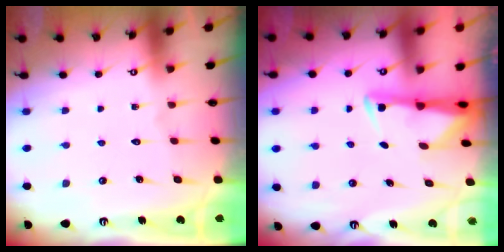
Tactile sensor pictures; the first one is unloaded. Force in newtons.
{"total": 3.1, "press": 3.0, "slide": 0.5}